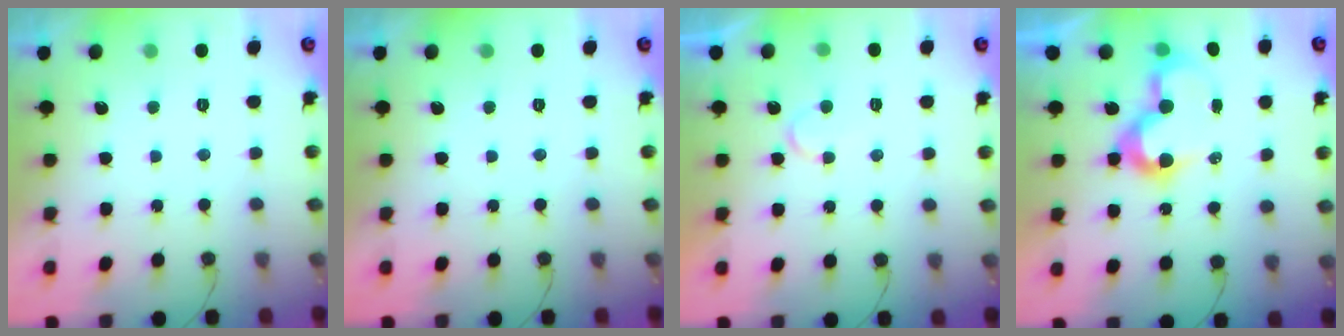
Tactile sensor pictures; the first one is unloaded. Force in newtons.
{"total": 0.0}
{"total": 5.1, "press": 5.1, "slide": 0.4}
{"total": 10.0, "press": 10.0, "slide": 0.6}